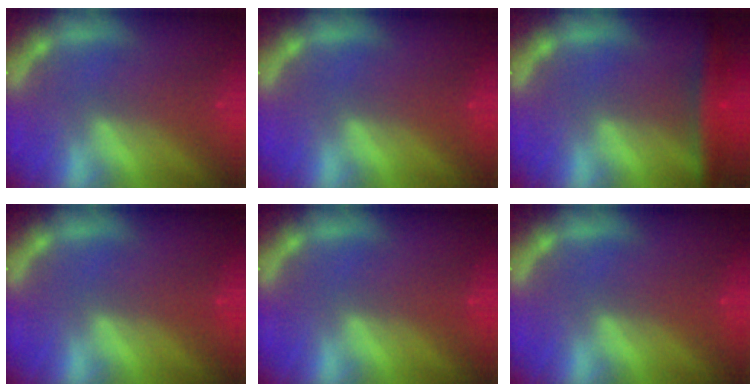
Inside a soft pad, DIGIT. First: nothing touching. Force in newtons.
{"total": 0.0}
{"total": 5.0}
{"total": 0.0}
{"total": 0.0}
{"total": 0.0}